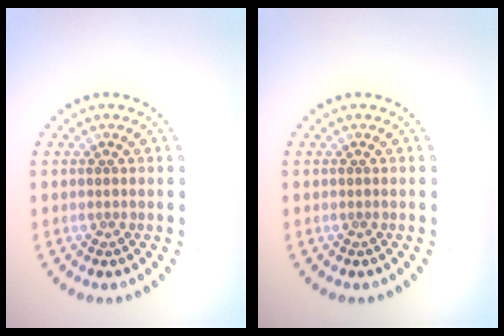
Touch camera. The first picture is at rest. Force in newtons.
{"total": 0.0}